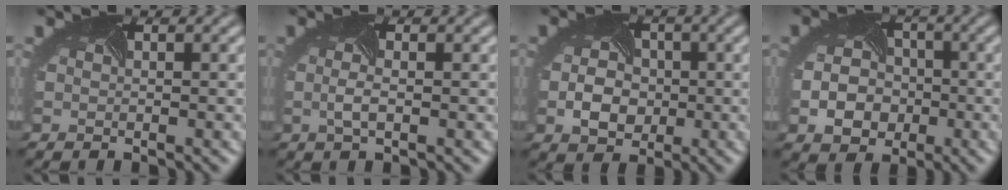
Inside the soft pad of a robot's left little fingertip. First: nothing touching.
{"total": 1.3, "force": [-0.7, 0.1, 1.1], "torque": [-0.033, 0.000, -0.007]}
{"total": 3.9, "force": [-1.2, 3.1, 2.2], "torque": [-0.046, -0.002, -0.014]}
{"total": 4.9, "force": [-1.8, 4.0, 2.3], "torque": [-0.039, -0.011, -0.017]}